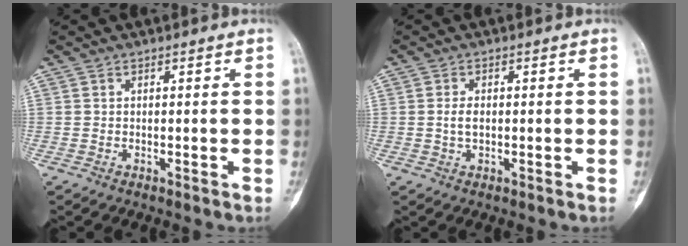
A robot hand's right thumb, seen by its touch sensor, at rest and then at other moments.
{"total": 2.1, "force": [-0.1, 1.2, 1.8], "torque": [-0.037, 0.000, -0.002]}